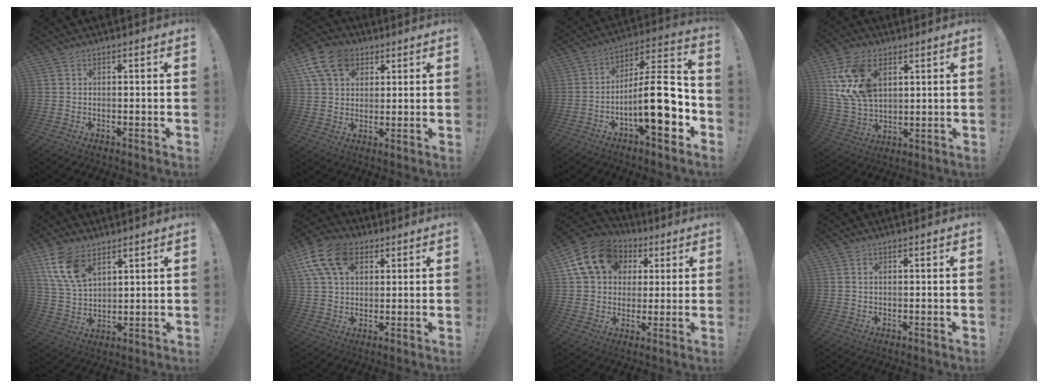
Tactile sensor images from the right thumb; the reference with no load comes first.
{"total": 13.1, "force": [6.0, 9.5, 6.8], "torque": [-0.128, -0.016, 0.120]}
{"total": 20.3, "force": [-5.8, 5.9, 18.5], "torque": [-0.312, 0.034, -0.089]}
{"total": 16.7, "force": [6.4, 11.0, 10.9], "torque": [-0.206, -0.020, 0.125]}
{"total": 12.6, "force": [7.1, 7.4, 7.2], "torque": [-0.141, -0.022, 0.139]}
{"total": 15.0, "force": [6.4, 9.9, 9.3], "torque": [-0.173, -0.020, 0.123]}
{"total": 16.7, "force": [6.3, 12.8, 8.6], "torque": [-0.135, -0.016, 0.126]}
{"total": 1.0, "force": [0.4, 0.5, 0.7], "torque": [-0.010, 0.000, 0.005]}